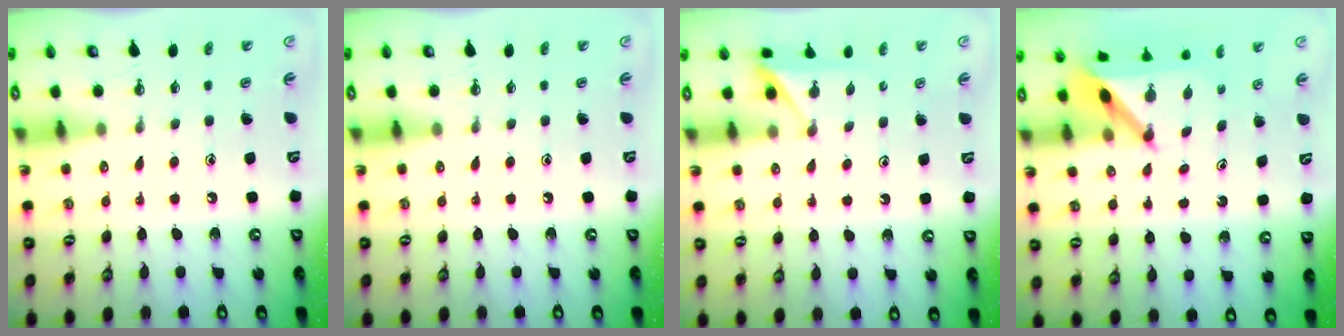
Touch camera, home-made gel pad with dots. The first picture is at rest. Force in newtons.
{"total": 0.0}
{"total": 4.6, "press": 4.6, "slide": 0.4}
{"total": 6.1, "press": 6.1, "slide": 0.5}